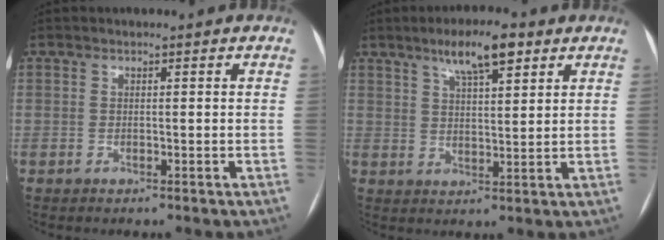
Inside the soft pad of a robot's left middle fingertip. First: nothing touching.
{"total": 7.5, "force": [4.7, 1.7, 5.6], "torque": [-0.100, 0.012, 0.079]}